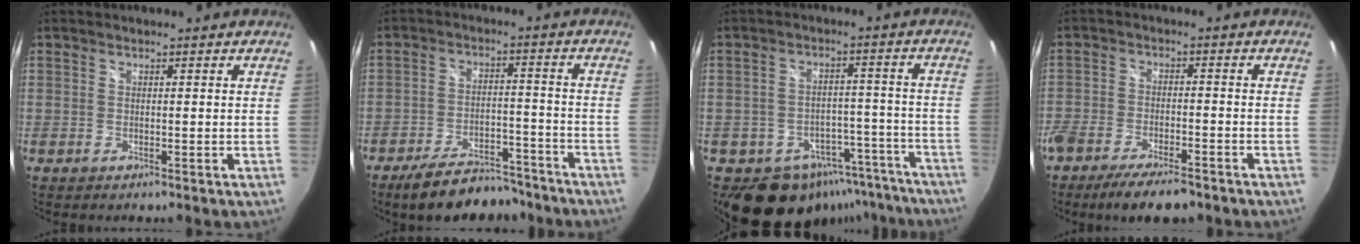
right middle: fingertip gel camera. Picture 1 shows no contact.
{"total": 13.8, "force": [-11.7, 4.7, 5.8], "torque": [-0.114, 0.008, -0.164]}
{"total": 15.5, "force": [-11.8, 9.2, 4.2], "torque": [-0.078, 0.039, -0.131]}
{"total": 10.2, "force": [-8.2, 2.7, 5.5], "torque": [-0.128, -0.027, -0.142]}